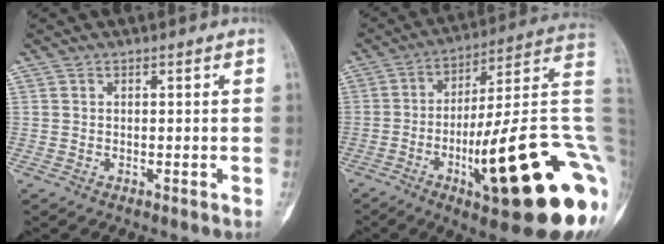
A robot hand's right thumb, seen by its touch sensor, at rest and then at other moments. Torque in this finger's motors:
{"motor_torque": [2.23, 2.25, 1.40, -1.37, 0.22]}